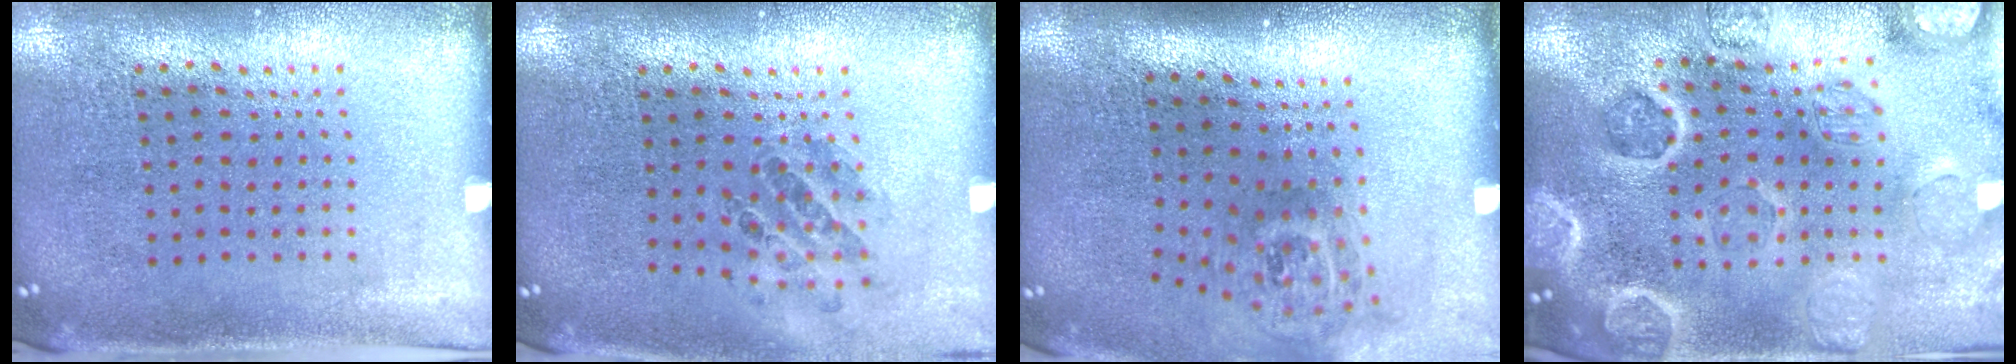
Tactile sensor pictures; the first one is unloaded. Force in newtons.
{"total": 0.8, "press": 0.8, "slide": 0.1}
{"total": 1.9, "press": 1.2, "slide": 1.4}
{"total": 3.2, "press": 3.1, "slide": 0.6}